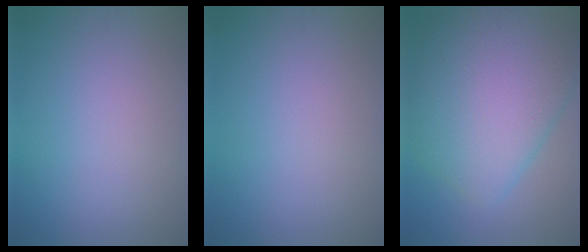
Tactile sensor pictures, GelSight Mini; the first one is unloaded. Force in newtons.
{"total": 0.0}
{"total": 10.0, "press": 10.0, "slide": 0.4}